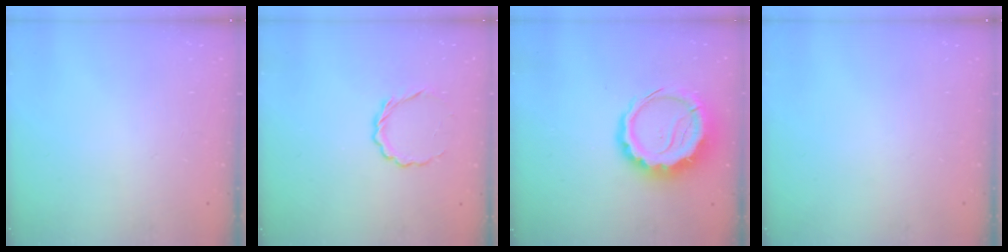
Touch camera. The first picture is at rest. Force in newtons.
{"total": 4.2, "press": 4.0, "slide": 1.3}
{"total": 10.5, "press": 10.1, "slide": 2.8}
{"total": 0.0}